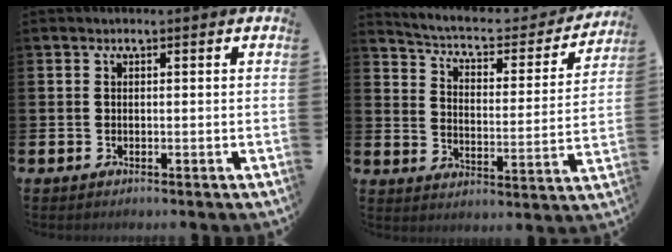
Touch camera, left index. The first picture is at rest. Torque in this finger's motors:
{"motor_torque": [0.86, -1.28, 0.13, 0.03]}